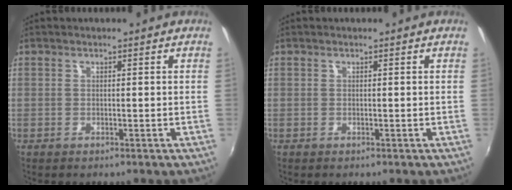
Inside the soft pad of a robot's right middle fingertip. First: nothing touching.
{"total": 0.0}